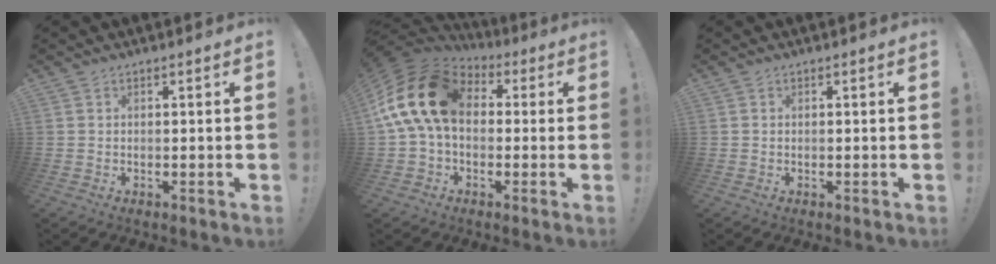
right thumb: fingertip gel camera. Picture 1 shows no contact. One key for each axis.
{"total": 18.9, "fx": 3.6, "fy": 12.5, "fz": 13.7, "tx": -0.257, "ty": 0.010, "tz": 0.070}
{"total": 0.0}